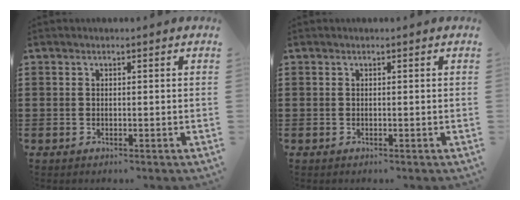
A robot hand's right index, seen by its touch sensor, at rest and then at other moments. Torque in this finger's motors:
{"motor_torque": [0.00, 0.00, 0.00, 0.00]}